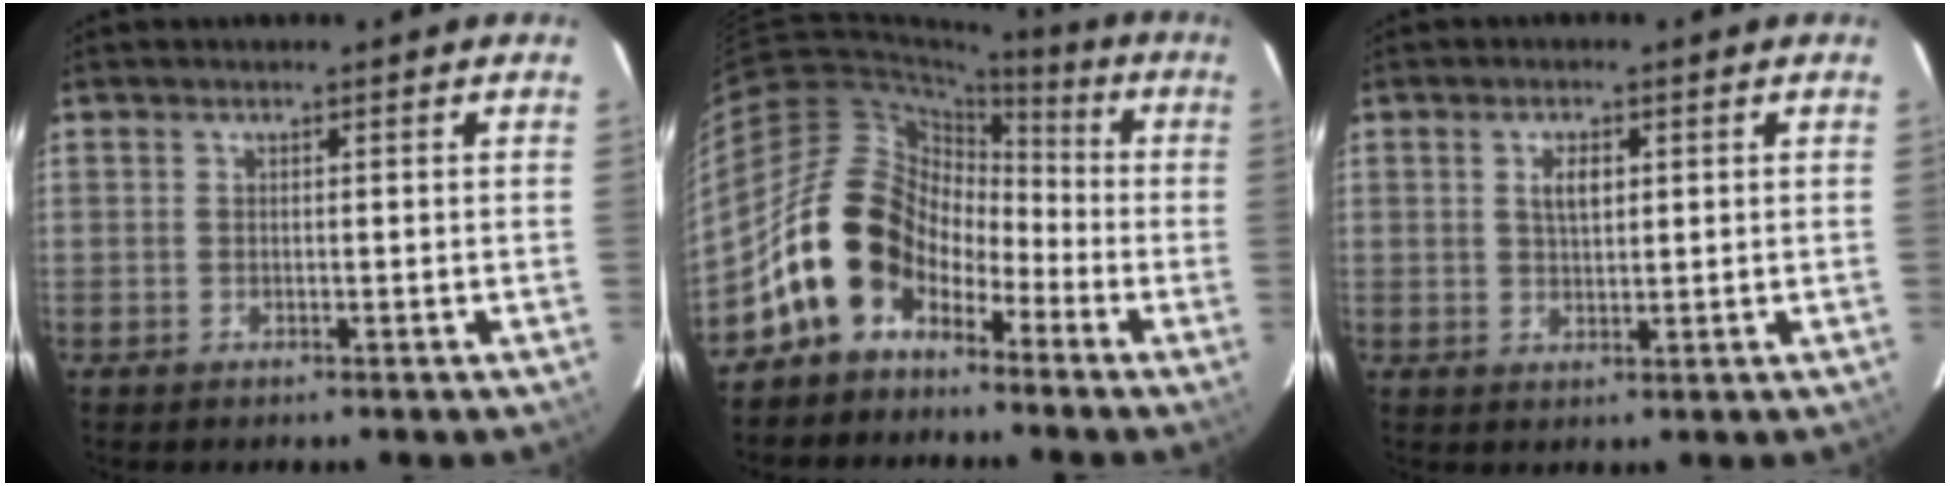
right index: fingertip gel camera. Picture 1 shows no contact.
{"total": 12.3, "force": [-6.1, 9.4, 5.2], "torque": [-0.099, 0.028, -0.109]}
{"total": 3.4, "force": [1.1, 1.8, 2.8], "torque": [-0.050, 0.005, 0.020]}